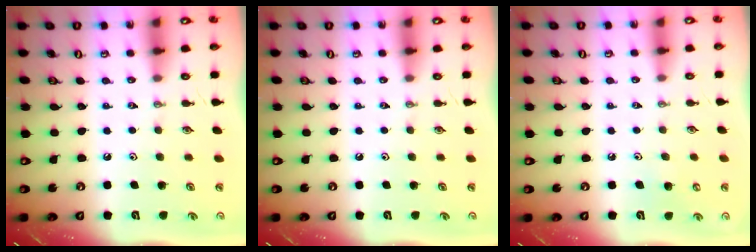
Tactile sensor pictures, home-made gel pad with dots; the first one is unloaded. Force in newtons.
{"total": 0.0}
{"total": 5.0, "press": 5.0, "slide": 0.4}